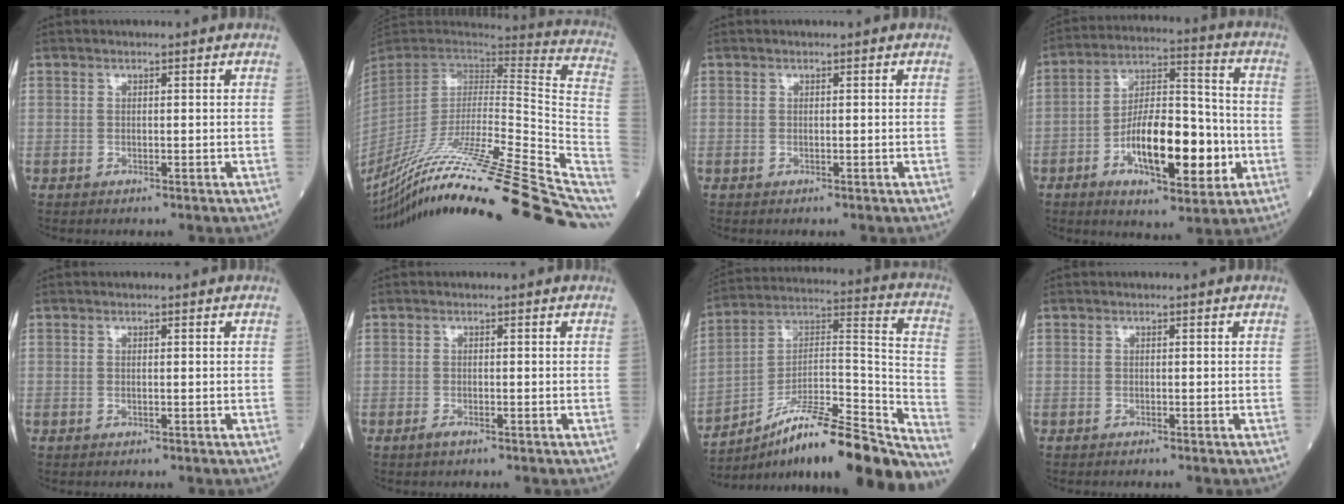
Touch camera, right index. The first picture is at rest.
{"total": 37.4, "force": [-29.4, 0.4, 23.1], "torque": [-0.269, -0.072, -0.449]}
{"total": 0.0}
{"total": 15.9, "force": [-4.7, 5.5, 14.1], "torque": [-0.242, 0.012, -0.077]}
{"total": 0.0}
{"total": 0.9, "force": [-0.7, 0.1, 0.6], "torque": [-0.016, -0.002, -0.012]}
{"total": 25.4, "force": [-20.7, 1.8, 14.6], "torque": [-0.177, 0.022, -0.330]}
{"total": 0.7, "force": [-0.6, -0.1, 0.3], "torque": [-0.003, -0.001, -0.012]}